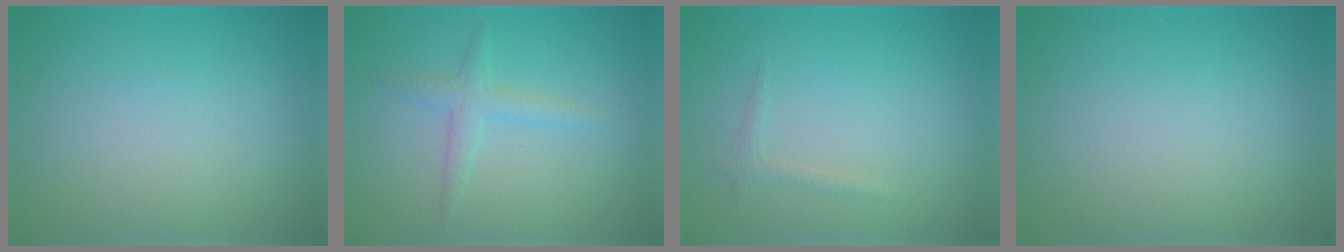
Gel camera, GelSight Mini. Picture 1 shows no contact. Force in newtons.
{"total": 1.8, "press": 1.8, "slide": 0.1}
{"total": 0.7, "press": 0.7, "slide": 0.1}
{"total": 0.0}